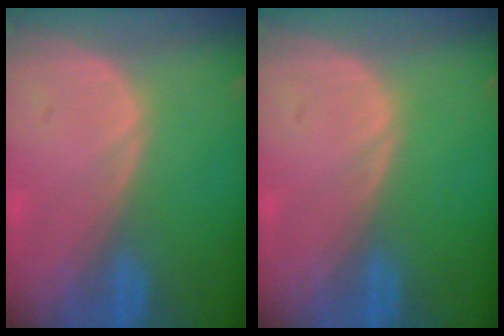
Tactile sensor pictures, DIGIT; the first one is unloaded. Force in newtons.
{"total": 0.0}